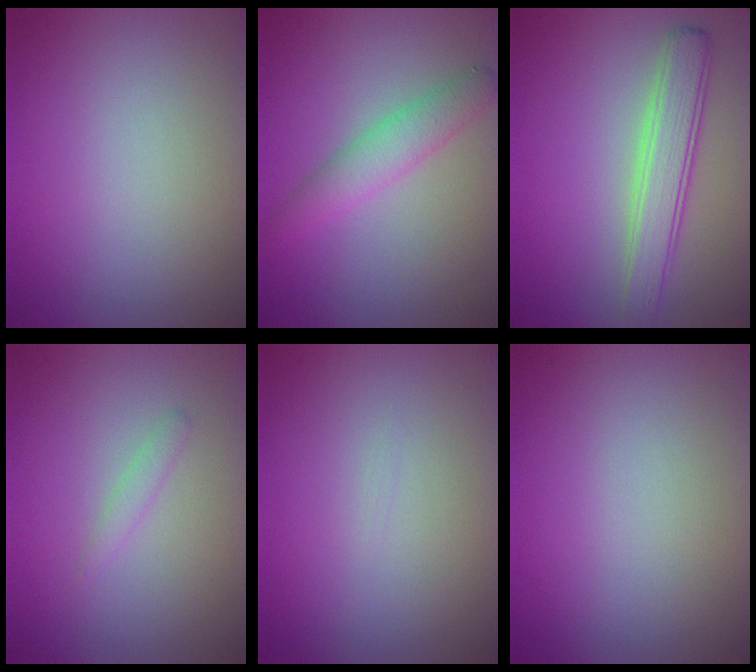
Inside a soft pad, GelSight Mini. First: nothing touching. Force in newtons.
{"total": 2.8, "press": 2.8, "slide": 0.1}
{"total": 3.9, "press": 3.9, "slide": 0.3}
{"total": 0.9, "press": 0.9, "slide": 0.0}
{"total": 0.0}
{"total": 0.0}